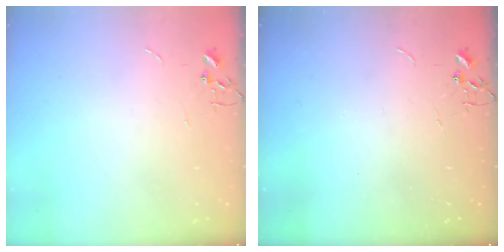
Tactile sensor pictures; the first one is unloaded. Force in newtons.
{"total": 0.0}